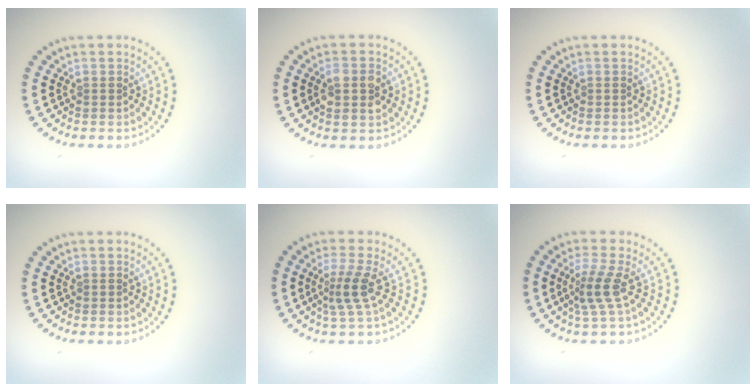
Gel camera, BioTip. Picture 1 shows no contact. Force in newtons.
{"total": 2.9, "press": 2.9, "slide": 0.3}
{"total": 0.0}
{"total": 0.0}
{"total": 2.6, "press": 1.8, "slide": 1.8}
{"total": 2.7, "press": 1.9, "slide": 1.9}